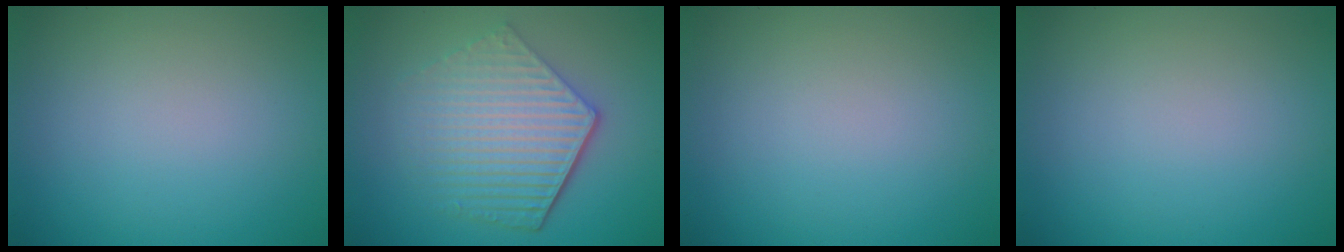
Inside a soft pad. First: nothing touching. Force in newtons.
{"total": 6.2, "press": 4.5, "slide": 4.3}
{"total": 0.0}
{"total": 0.0}